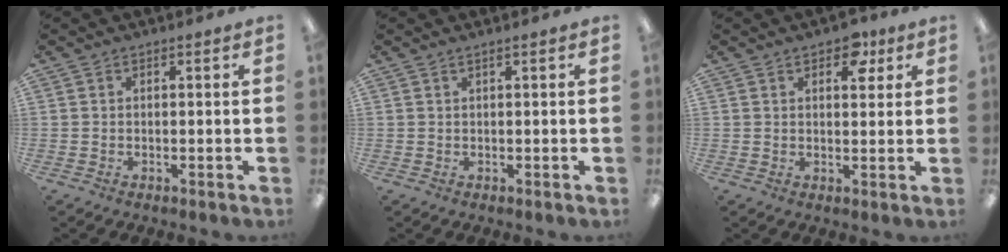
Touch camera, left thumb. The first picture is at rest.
{"total": 0.8, "force": [0.4, 0.0, 0.7], "torque": [-0.012, -0.002, 0.007]}
{"total": 5.8, "force": [3.4, 3.5, 3.2], "torque": [-0.024, -0.010, 0.054]}